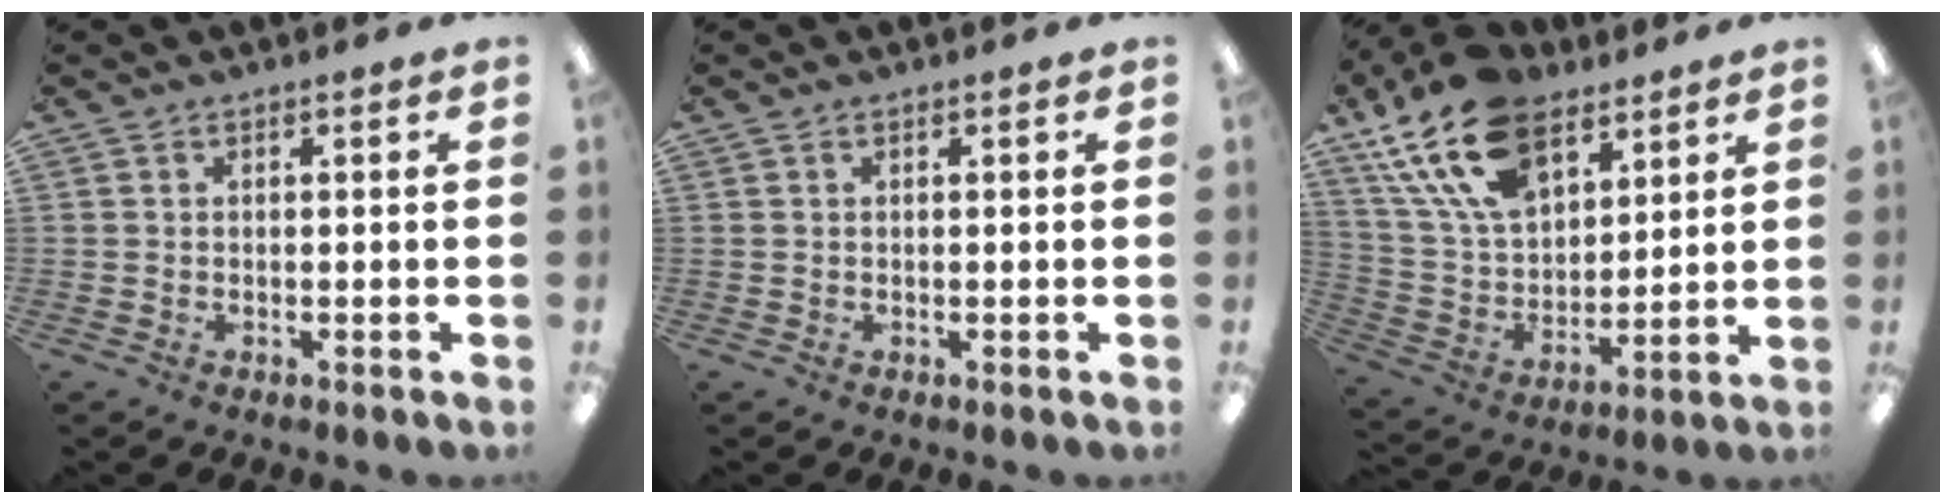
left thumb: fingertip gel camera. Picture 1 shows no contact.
{"total": 0.7, "force": [0.4, 0.3, 0.5], "torque": [-0.002, 0.001, 0.004]}
{"total": 20.9, "force": [12.5, 11.9, 11.8], "torque": [-0.240, -0.050, 0.228]}